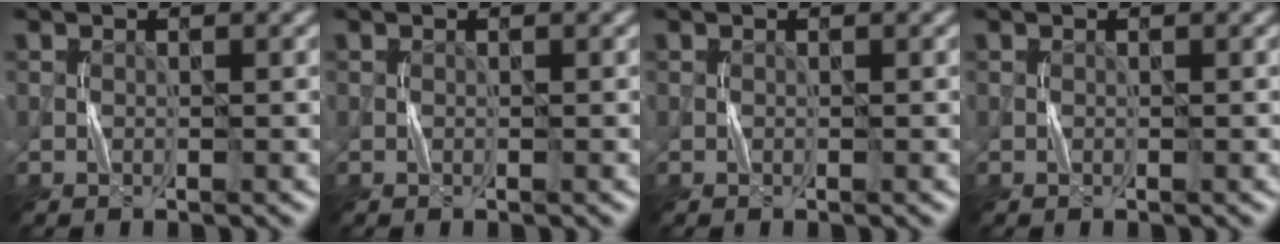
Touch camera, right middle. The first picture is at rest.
{"total": 0.0}
{"total": 0.0}
{"total": 0.0}